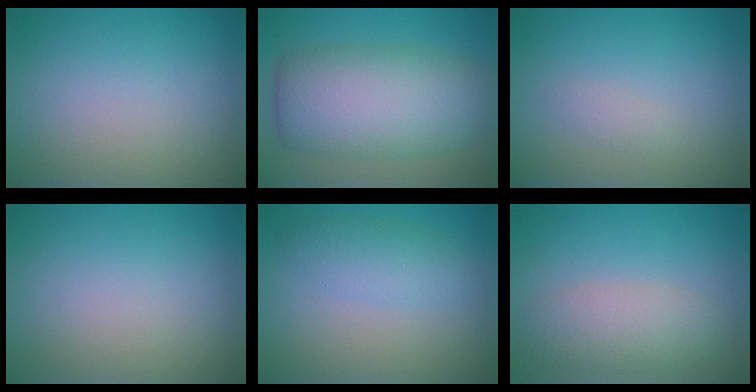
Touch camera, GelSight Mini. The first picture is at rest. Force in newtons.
{"total": 8.7, "press": 8.7, "slide": 0.2}
{"total": 0.8, "press": 0.8, "slide": 0.0}
{"total": 0.0}
{"total": 2.6, "press": 2.6, "slide": 0.1}
{"total": 3.5, "press": 3.5, "slide": 0.2}